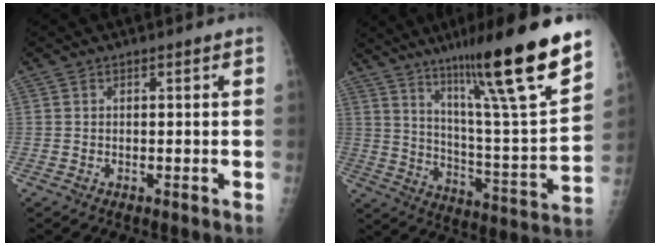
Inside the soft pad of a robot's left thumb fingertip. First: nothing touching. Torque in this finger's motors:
{"motor_torque": [2.36, 1.19, 1.28, -1.49, 0.20]}